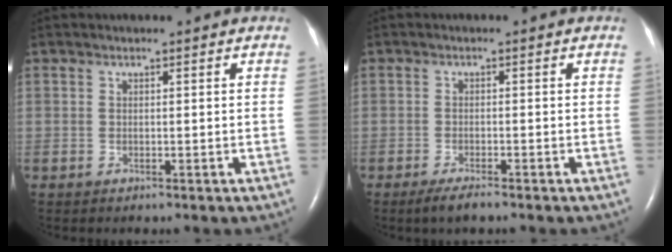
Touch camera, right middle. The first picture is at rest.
{"total": 2.7, "force": [-2.1, 0.4, 1.7], "torque": [-0.042, -0.007, -0.037]}